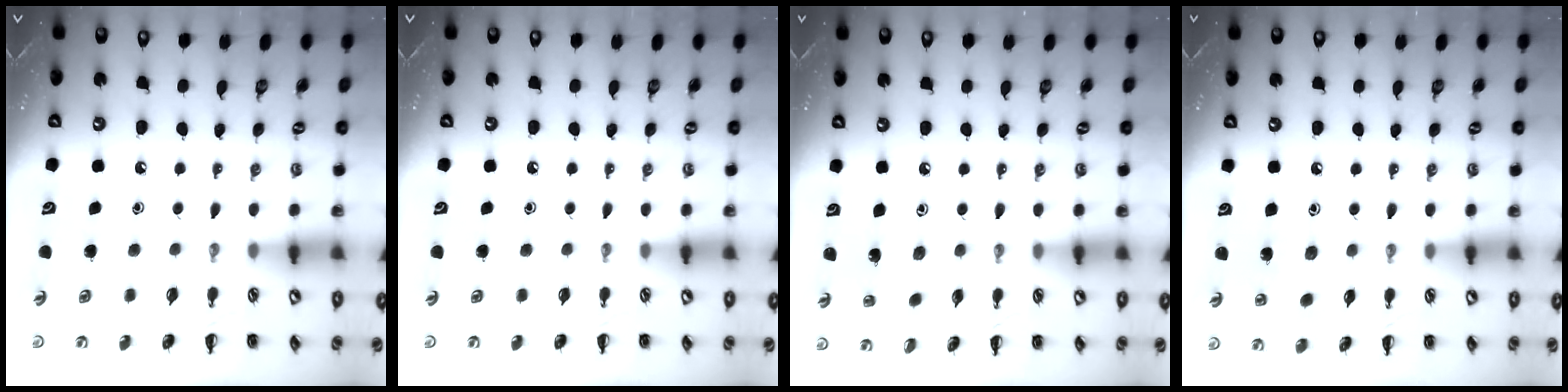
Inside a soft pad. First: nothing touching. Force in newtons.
{"total": 0.0}
{"total": 1.8, "press": 1.7, "slide": 0.7}
{"total": 4.3, "press": 4.1, "slide": 1.2}